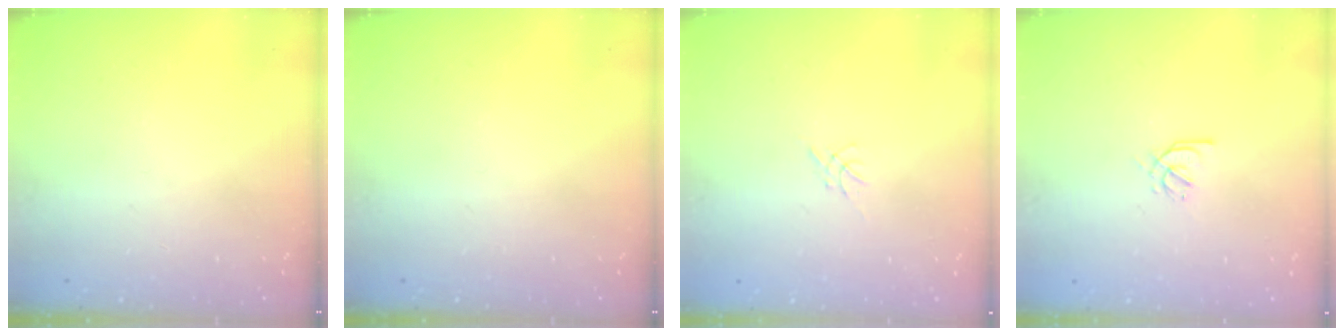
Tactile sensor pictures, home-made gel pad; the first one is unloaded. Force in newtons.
{"total": 0.0}
{"total": 0.0}
{"total": 2.6, "press": 2.5, "slide": 0.7}